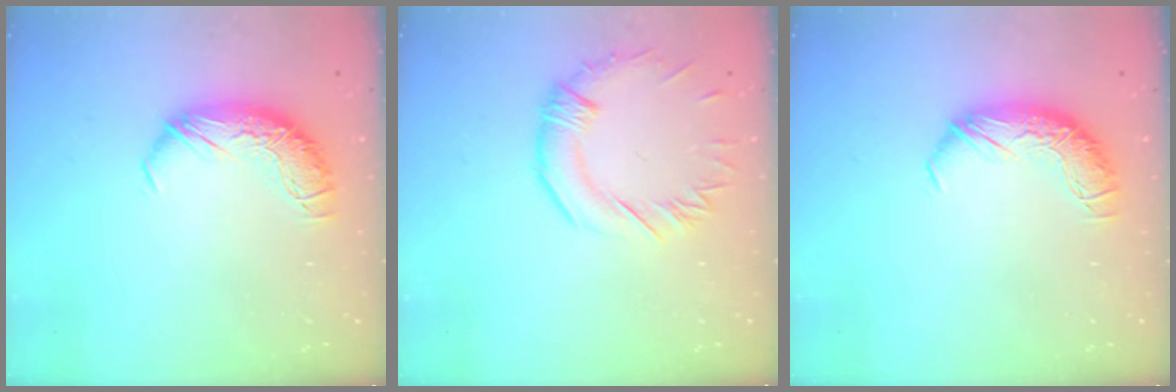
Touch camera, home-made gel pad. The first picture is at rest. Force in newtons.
{"total": 1.0, "press": 0.6, "slide": 0.8}
{"total": 0.0}